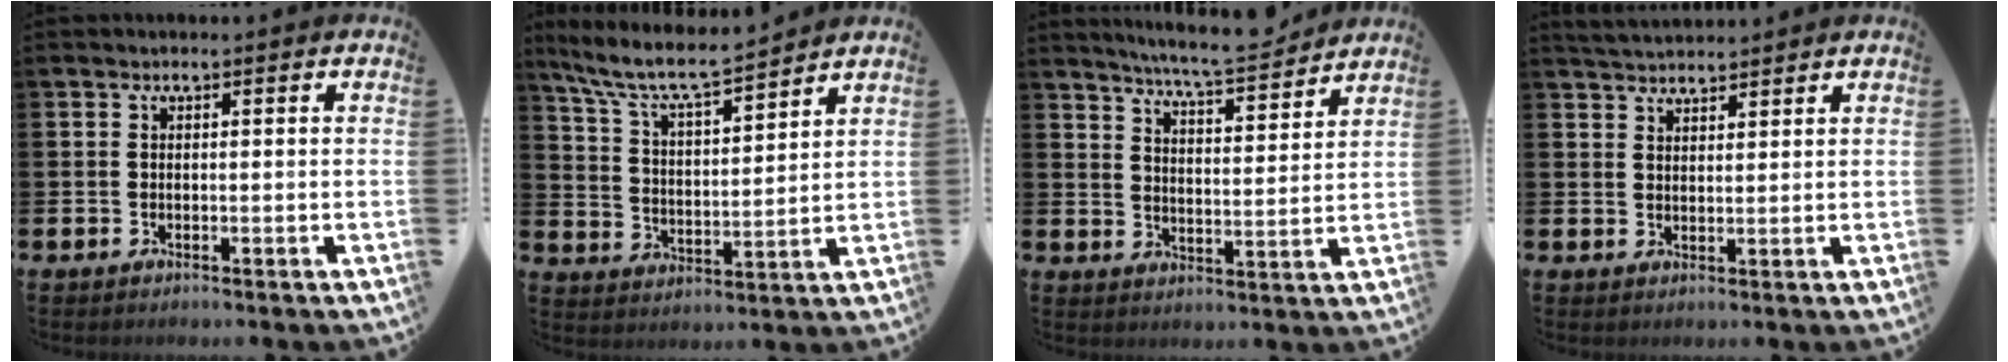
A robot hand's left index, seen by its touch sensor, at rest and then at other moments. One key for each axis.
{"total": 8.2, "fx": 7.5, "fy": 0.9, "fz": 3.2, "tx": -0.098, "ty": -0.045, "tz": 0.131}
{"total": 7.2, "fx": 6.9, "fy": 0.1, "fz": 2.0, "tx": -0.050, "ty": -0.047, "tz": 0.121}
{"total": 3.4, "fx": 3.4, "fy": 0.5, "fz": 0.3, "tx": -0.012, "ty": -0.013, "tz": 0.063}